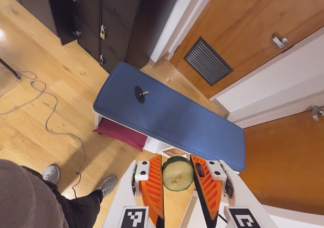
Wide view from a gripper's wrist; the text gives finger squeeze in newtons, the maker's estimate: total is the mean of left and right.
{"total": 8.1, "left": 7.6, "right": 8.7}